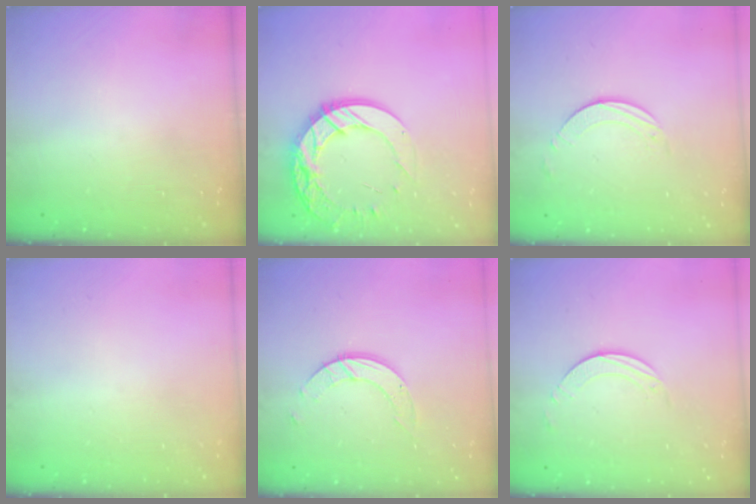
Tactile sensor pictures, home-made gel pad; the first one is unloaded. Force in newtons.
{"total": 16.6, "press": 16.5, "slide": 1.2}
{"total": 1.9, "press": 1.9, "slide": 0.2}
{"total": 0.0}
{"total": 5.9, "press": 5.9, "slide": 0.5}
{"total": 2.5, "press": 2.5, "slide": 0.2}